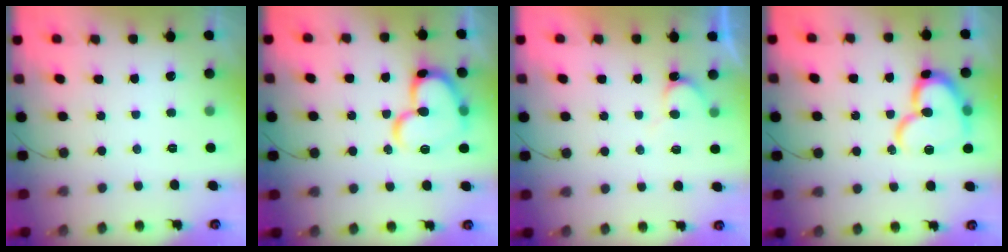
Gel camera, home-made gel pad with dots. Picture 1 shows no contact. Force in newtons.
{"total": 17.1, "press": 17.0, "slide": 1.8}
{"total": 5.7, "press": 5.7, "slide": 0.6}
{"total": 16.3, "press": 16.2, "slide": 2.0}